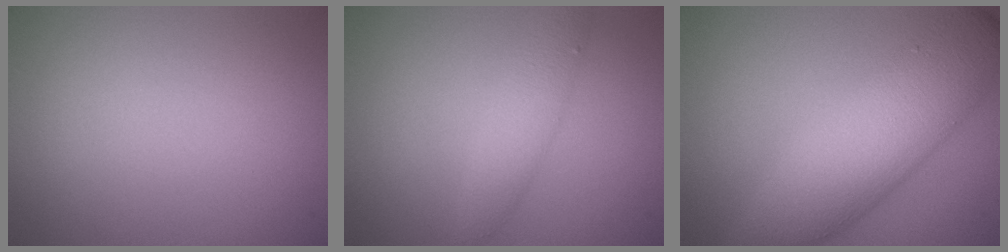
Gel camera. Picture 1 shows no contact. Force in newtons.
{"total": 2.4, "press": 2.4, "slide": 0.1}
{"total": 8.5, "press": 8.5, "slide": 0.1}